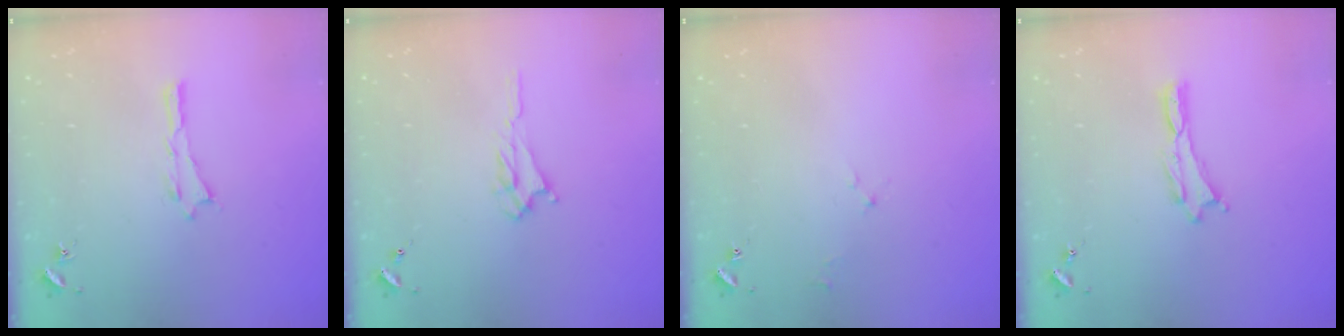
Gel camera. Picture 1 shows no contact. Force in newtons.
{"total": 2.5, "press": 2.5, "slide": 0.3}
{"total": 1.7, "press": 1.6, "slide": 0.3}
{"total": 0.0}